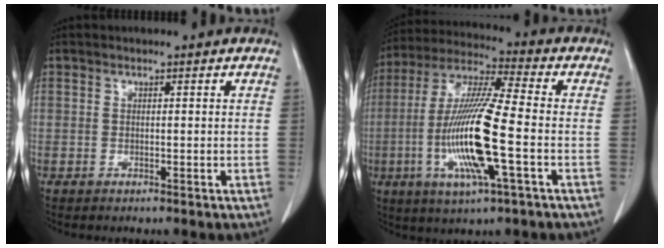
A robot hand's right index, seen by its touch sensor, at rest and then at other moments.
{"total": 16.0, "force": [-3.6, 1.0, 15.6], "torque": [-0.319, -0.012, -0.069]}